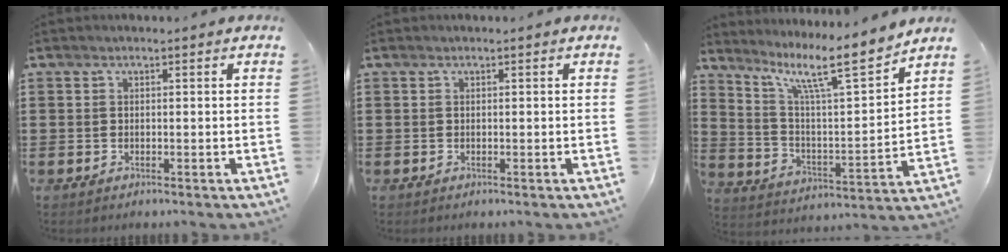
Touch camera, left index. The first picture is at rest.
{"total": 0.0}
{"total": 11.6, "force": [8.5, 1.5, 7.7], "torque": [-0.161, -0.045, 0.137]}